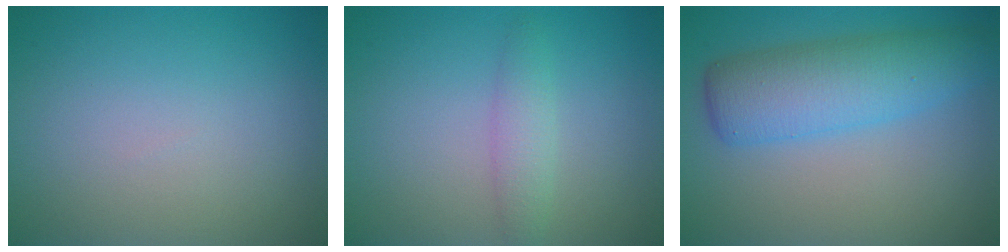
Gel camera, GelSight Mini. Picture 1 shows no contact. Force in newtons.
{"total": 1.8, "press": 1.8, "slide": 0.0}
{"total": 6.1, "press": 6.1, "slide": 0.2}